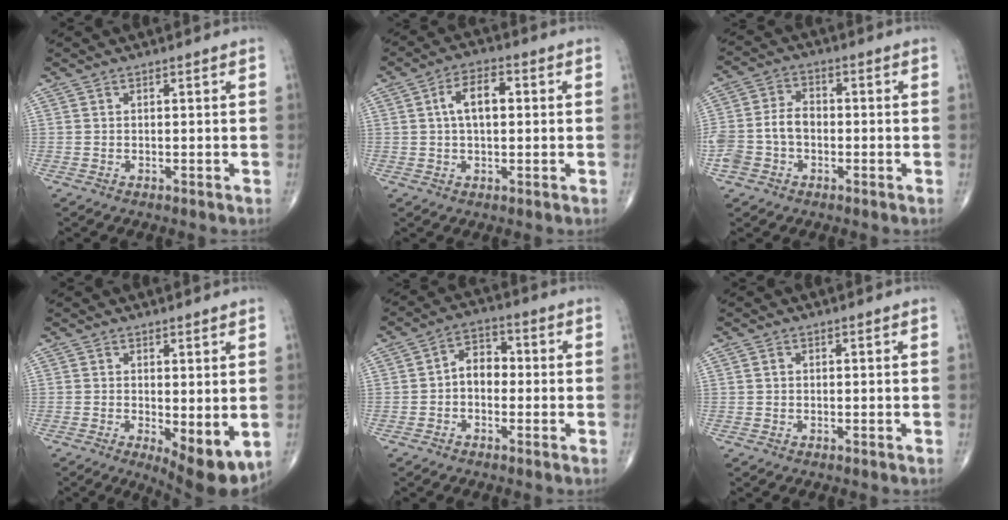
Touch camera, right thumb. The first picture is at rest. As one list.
[{"total": 6.9, "force": [1.0, 3.6, 5.7], "torque": [-0.099, 0.016, 0.012]}, {"total": 8.2, "force": [-1.8, 5.9, 5.3], "torque": [-0.109, 0.029, -0.039]}, {"total": 7.1, "force": [-0.9, 2.4, 6.6], "torque": [-0.092, -0.021, -0.009]}, {"total": 5.7, "force": [-0.8, 4.1, 3.9], "torque": [-0.043, 0.024, -0.027]}, {"total": 0.6, "force": [0.1, 0.5, 0.3], "torque": [-0.003, 0.001, 0.000]}]